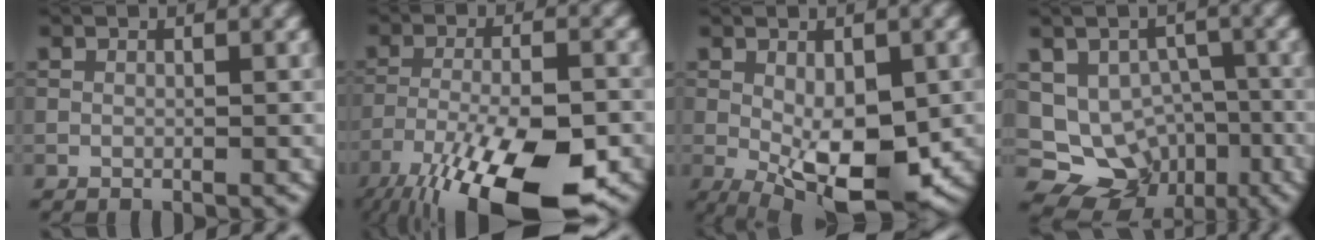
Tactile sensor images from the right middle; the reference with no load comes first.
{"total": 16.8, "force": [-10.9, 5.6, 11.6], "torque": [-0.194, -0.039, -0.169]}
{"total": 10.2, "force": [-2.7, 4.6, 8.7], "torque": [-0.146, -0.017, -0.033]}
{"total": 8.8, "force": [-3.3, 7.2, 3.8], "torque": [-0.050, -0.002, -0.058]}